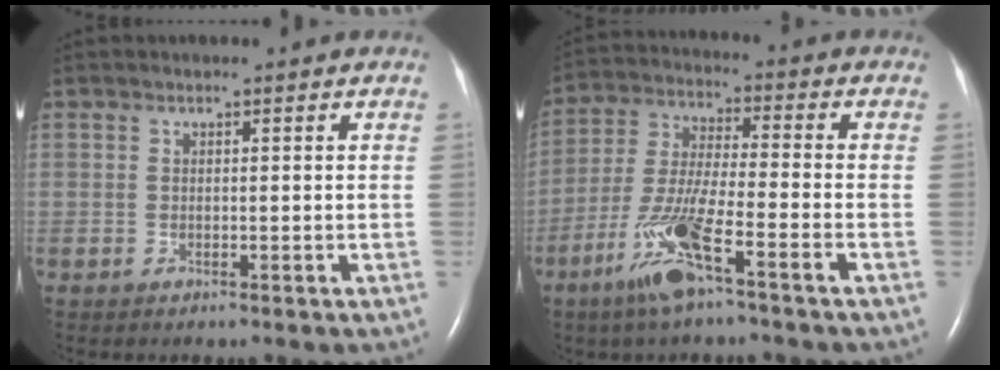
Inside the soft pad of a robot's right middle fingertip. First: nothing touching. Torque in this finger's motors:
{"motor_torque": [1.45, -0.69, 0.63, 0.14]}